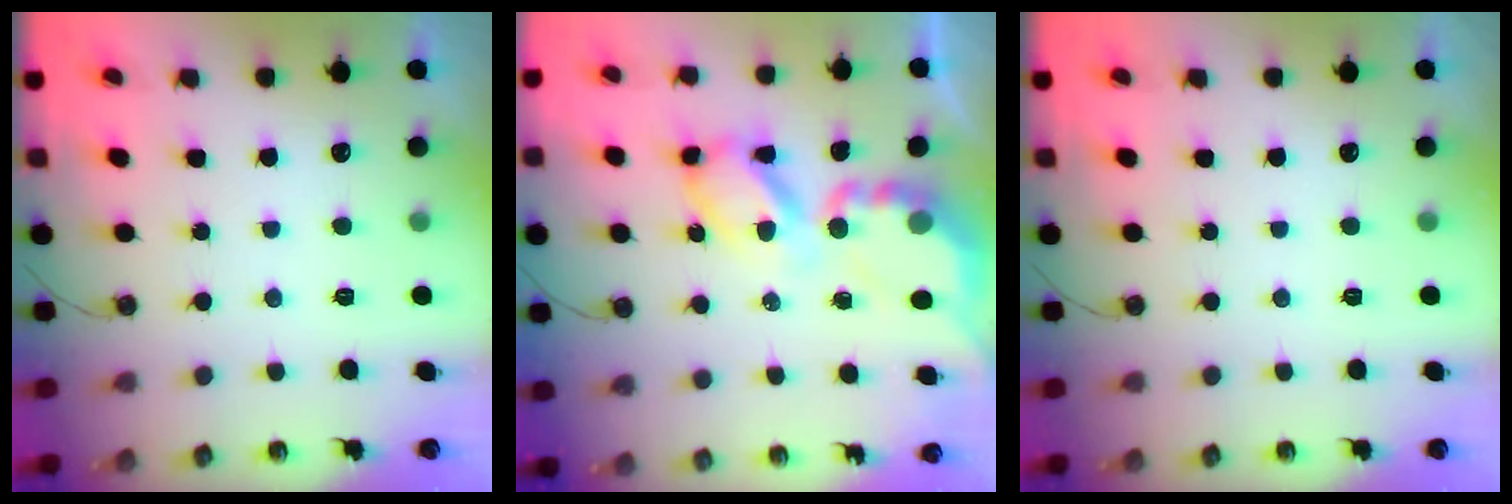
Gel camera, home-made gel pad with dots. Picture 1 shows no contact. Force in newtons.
{"total": 13.0, "press": 12.9, "slide": 1.0}
{"total": 0.0}